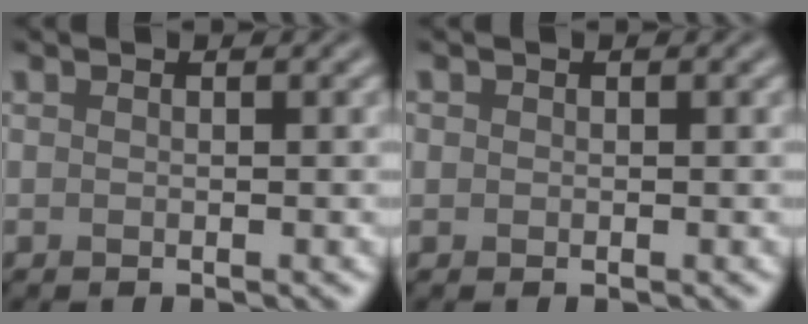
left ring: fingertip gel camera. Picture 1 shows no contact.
{"total": 0.5, "force": [0.1, 0.5, 0.0], "torque": [0.005, 0.000, 0.000]}